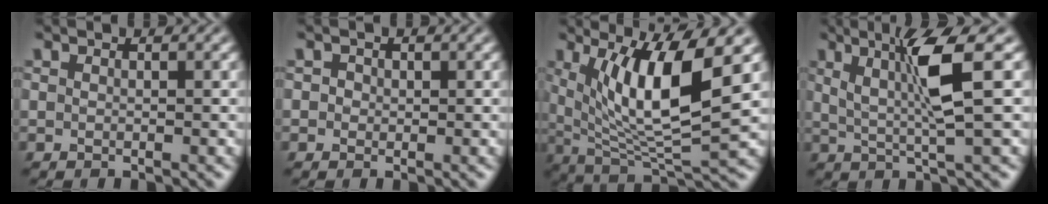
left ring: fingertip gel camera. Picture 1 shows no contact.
{"total": 0.9, "force": [0.2, 0.8, 0.3], "torque": [-0.002, -0.002, 0.000]}
{"total": 9.6, "force": [2.6, 2.5, 8.9], "torque": [-0.152, -0.014, 0.053]}
{"total": 5.4, "force": [1.5, 0.4, 5.1], "torque": [-0.104, -0.001, 0.034]}